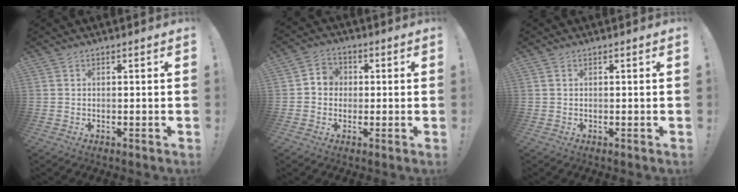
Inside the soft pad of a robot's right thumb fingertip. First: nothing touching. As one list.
[{"total": 5.0, "force": [-0.3, 4.6, 1.9], "torque": [-0.029, 0.011, -0.005]}, {"total": 0.0}]